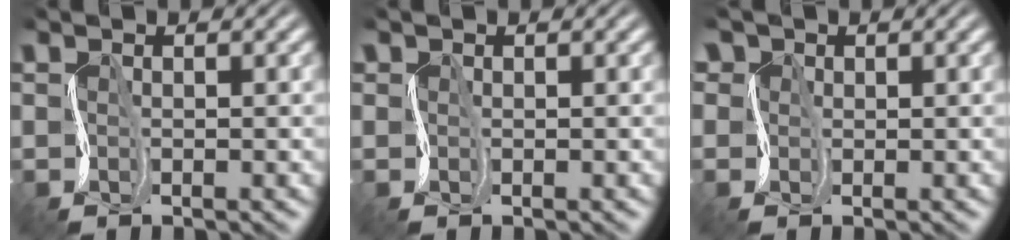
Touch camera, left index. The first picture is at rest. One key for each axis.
{"total": 0.6, "fx": 0.0, "fy": 0.6, "fz": 0.1, "tx": 0.004, "ty": 0.002, "tz": -0.001}
{"total": 4.2, "fx": 1.7, "fy": 3.5, "fz": 1.7, "tx": -0.028, "ty": 0.021, "tz": -0.006}